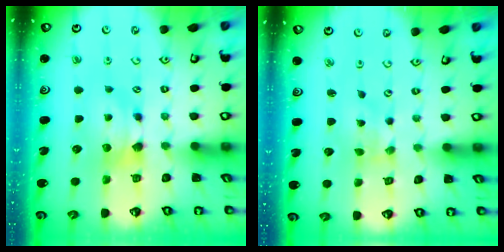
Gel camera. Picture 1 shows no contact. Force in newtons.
{"total": 3.7, "press": 3.6, "slide": 0.8}